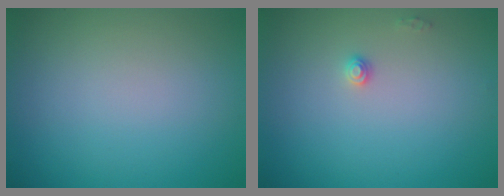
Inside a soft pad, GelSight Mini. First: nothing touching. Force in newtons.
{"total": 0.9, "press": 0.9, "slide": 0.1}